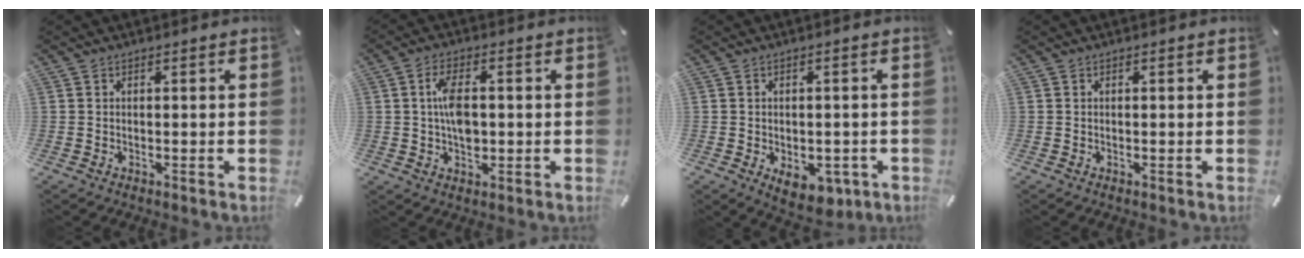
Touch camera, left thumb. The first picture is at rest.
{"total": 6.7, "force": [0.2, 3.8, 5.5], "torque": [-0.102, -0.002, -0.003]}
{"total": 7.1, "force": [-2.7, 4.3, 5.0], "torque": [-0.069, 0.003, -0.042]}
{"total": 0.0}